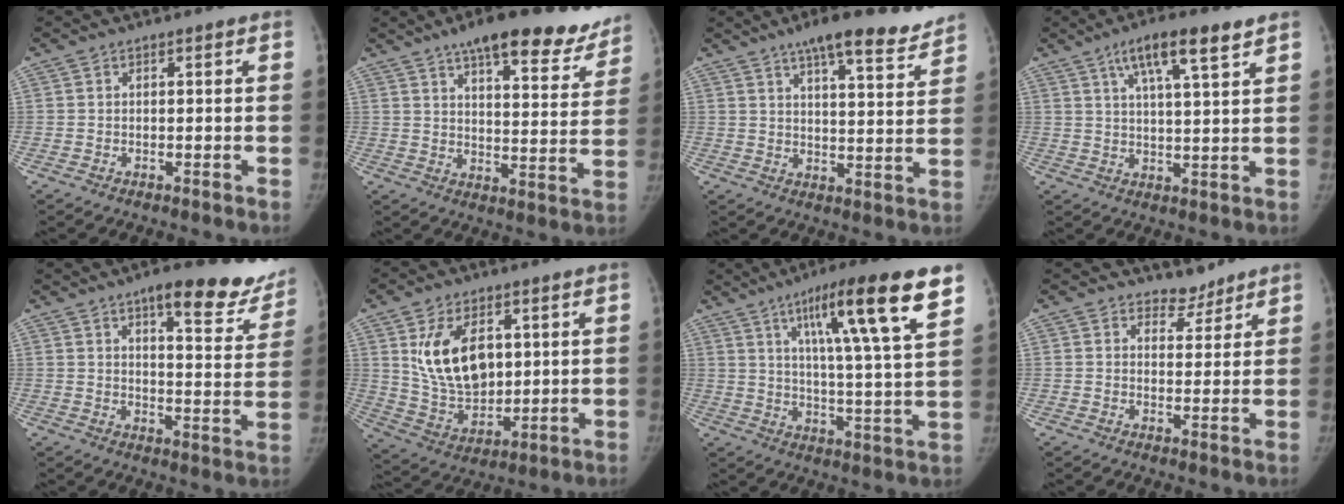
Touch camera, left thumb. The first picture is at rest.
{"total": 20.8, "force": [15.8, 6.8, 11.7], "torque": [-0.118, -0.056, 0.208]}
{"total": 13.6, "force": [10.4, 3.1, 8.1], "torque": [-0.092, -0.047, 0.146]}
{"total": 10.2, "force": [6.0, 2.0, 8.0], "torque": [-0.133, -0.020, 0.101]}
{"total": 16.3, "force": [12.1, 5.3, 9.5], "torque": [-0.067, -0.071, 0.147]}
{"total": 14.5, "force": [4.1, 9.1, 10.5], "torque": [-0.154, -0.024, 0.093]}
{"total": 19.4, "force": [10.5, 2.2, 16.2], "torque": [-0.233, -0.036, 0.159]}
{"total": 3.6, "force": [3.1, 1.7, 0.0], "torque": [0.028, -0.024, 0.047]}